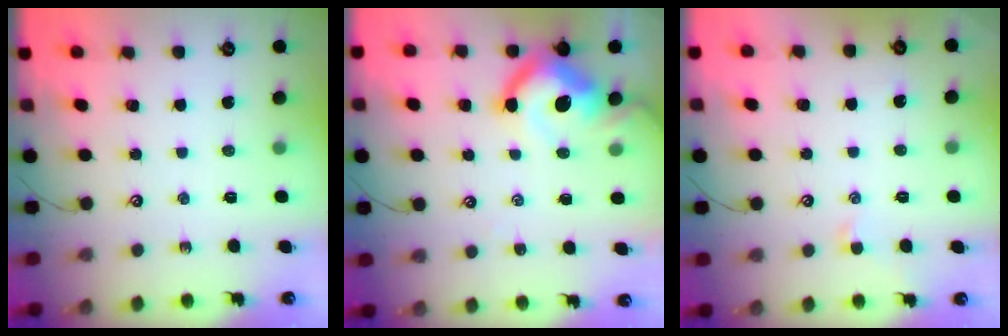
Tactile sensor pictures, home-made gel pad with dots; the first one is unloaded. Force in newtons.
{"total": 10.9, "press": 10.8, "slide": 1.4}
{"total": 0.8, "press": 0.6, "slide": 0.5}